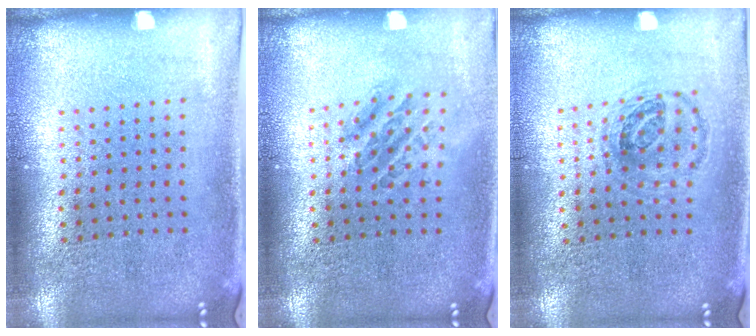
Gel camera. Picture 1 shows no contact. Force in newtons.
{"total": 1.2, "press": 1.0, "slide": 0.5}
{"total": 0.9, "press": 0.8, "slide": 0.4}